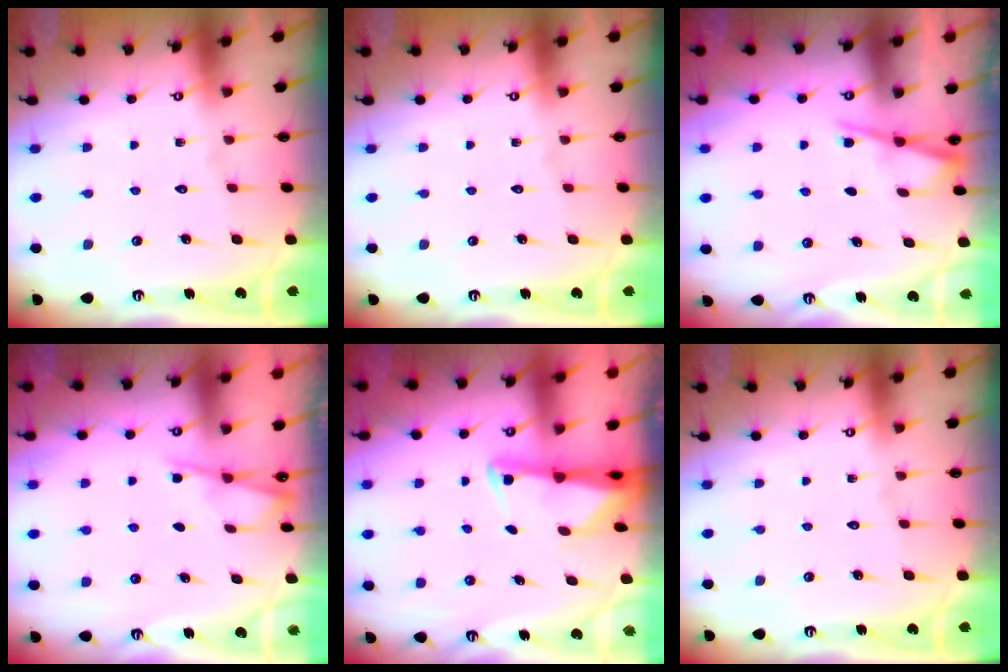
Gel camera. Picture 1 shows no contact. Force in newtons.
{"total": 0.0}
{"total": 2.7, "press": 2.7, "slide": 0.5}
{"total": 2.4, "press": 2.4, "slide": 0.5}
{"total": 2.3, "press": 2.2, "slide": 0.5}
{"total": 0.0}